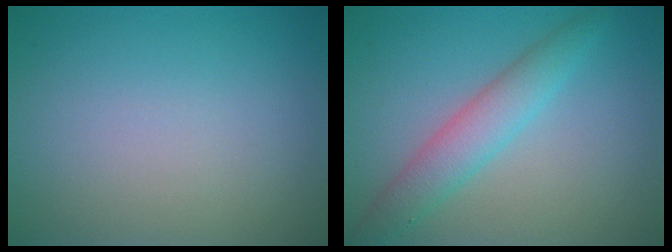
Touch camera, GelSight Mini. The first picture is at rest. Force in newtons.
{"total": 3.7, "press": 3.7, "slide": 0.1}